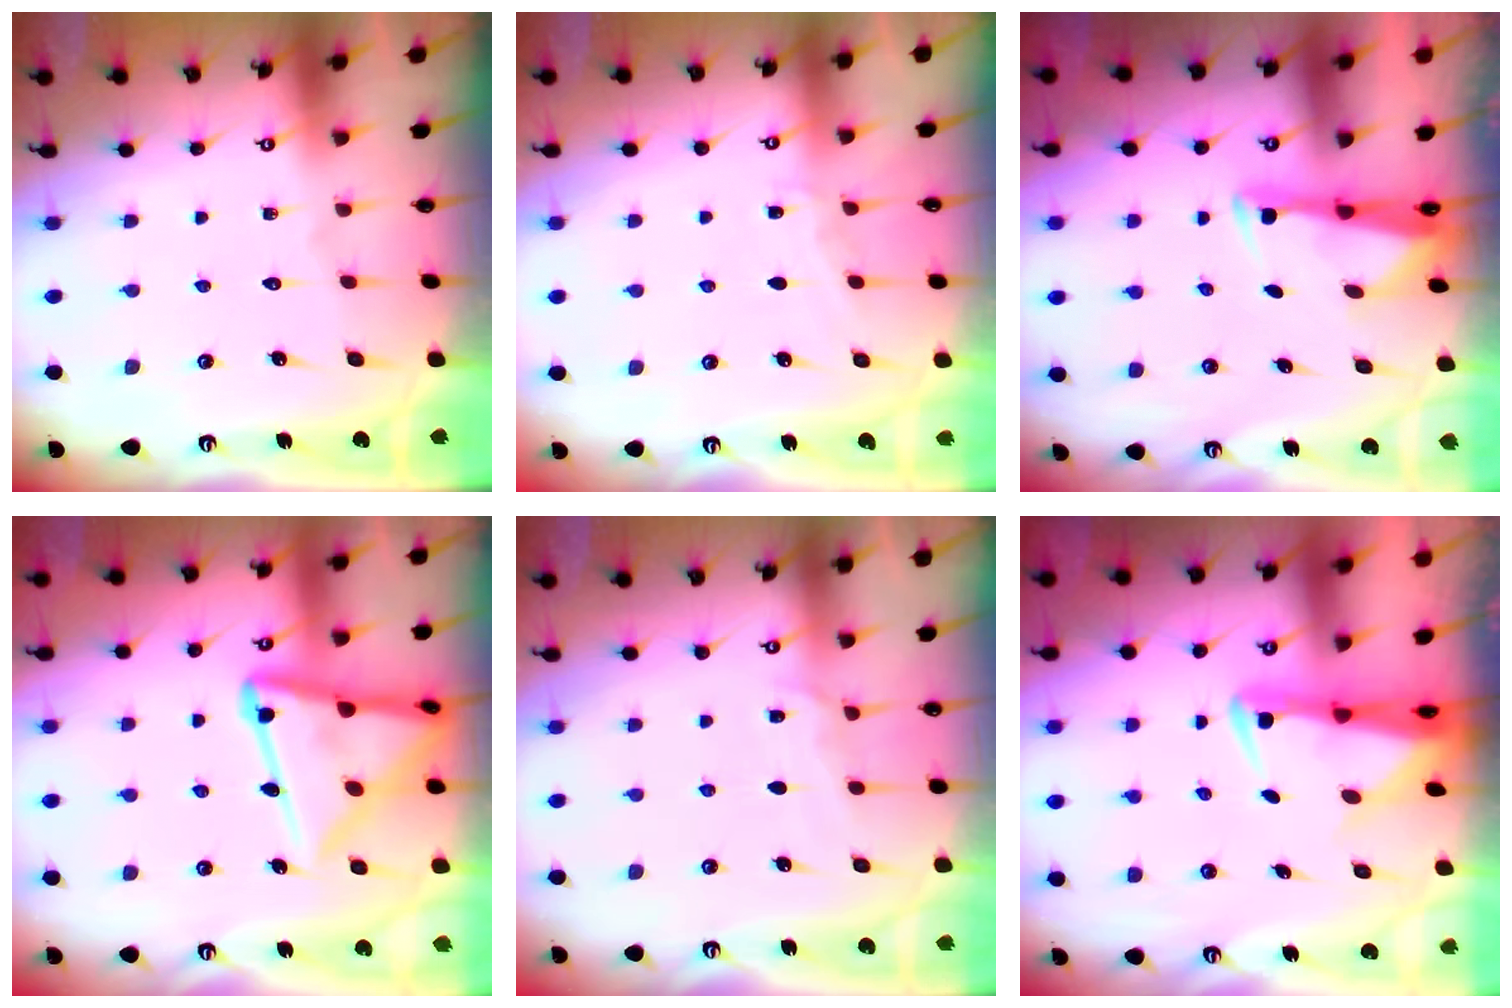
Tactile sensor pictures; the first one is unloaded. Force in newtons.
{"total": 4.2, "press": 4.1, "slide": 0.6}
{"total": 2.9, "press": 2.8, "slide": 0.9}
{"total": 16.8, "press": 16.8, "slide": 1.6}
{"total": 6.1, "press": 6.1, "slide": 0.5}
{"total": 3.2, "press": 3.1, "slide": 0.6}